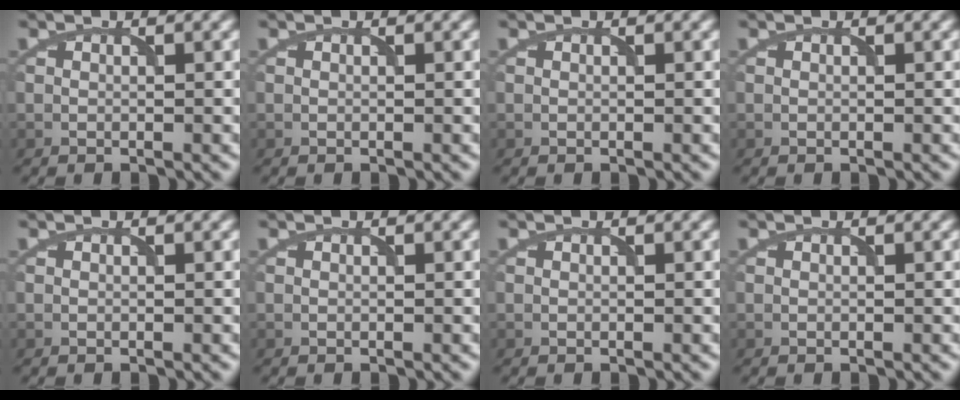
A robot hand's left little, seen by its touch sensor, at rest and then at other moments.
{"total": 0.0}
{"total": 0.0}
{"total": 0.0}
{"total": 0.0}
{"total": 0.0}
{"total": 0.0}
{"total": 0.0}